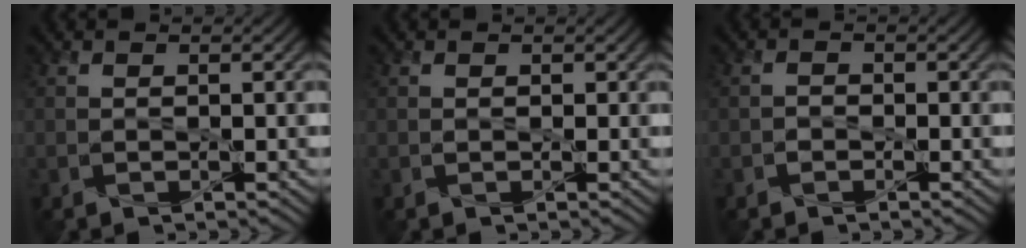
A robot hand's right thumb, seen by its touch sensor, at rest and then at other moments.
{"total": 0.5, "force": [0.3, 0.4, 0.2], "torque": [-0.008, -0.002, 0.004]}
{"total": 1.0, "force": [-0.8, 0.5, 0.1], "torque": [0.002, -0.001, -0.016]}